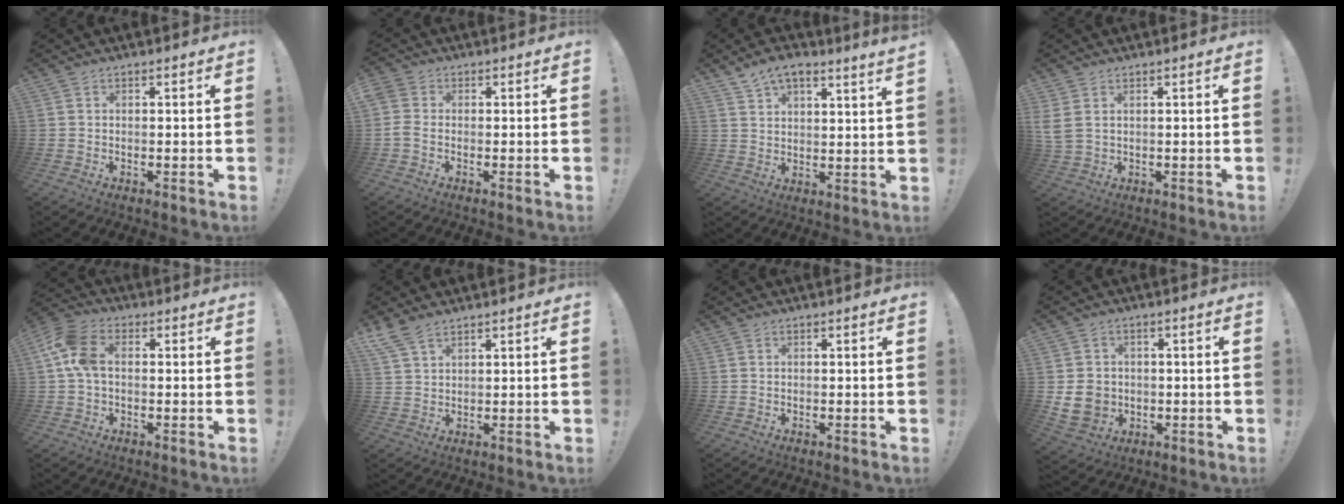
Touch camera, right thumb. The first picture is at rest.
{"total": 3.5, "force": [-0.6, 2.4, 2.4], "torque": [-0.055, 0.001, -0.011]}
{"total": 6.7, "force": [5.4, 1.5, 3.6], "torque": [-0.058, -0.028, 0.097]}
{"total": 3.6, "force": [1.8, 1.9, 2.6], "torque": [-0.059, -0.002, 0.035]}
{"total": 9.3, "force": [1.1, 5.9, 7.1], "torque": [-0.150, 0.005, 0.023]}
{"total": 5.5, "force": [4.2, 2.0, 2.9], "torque": [-0.065, -0.014, 0.083]}
{"total": 0.0}
{"total": 7.9, "force": [0.2, 7.1, 3.6], "torque": [-0.057, -0.001, 0.009]}